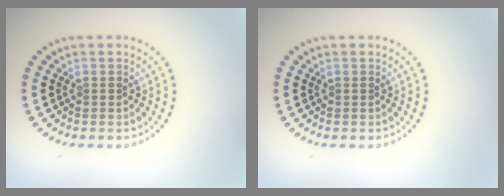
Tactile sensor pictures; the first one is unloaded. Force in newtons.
{"total": 0.0}